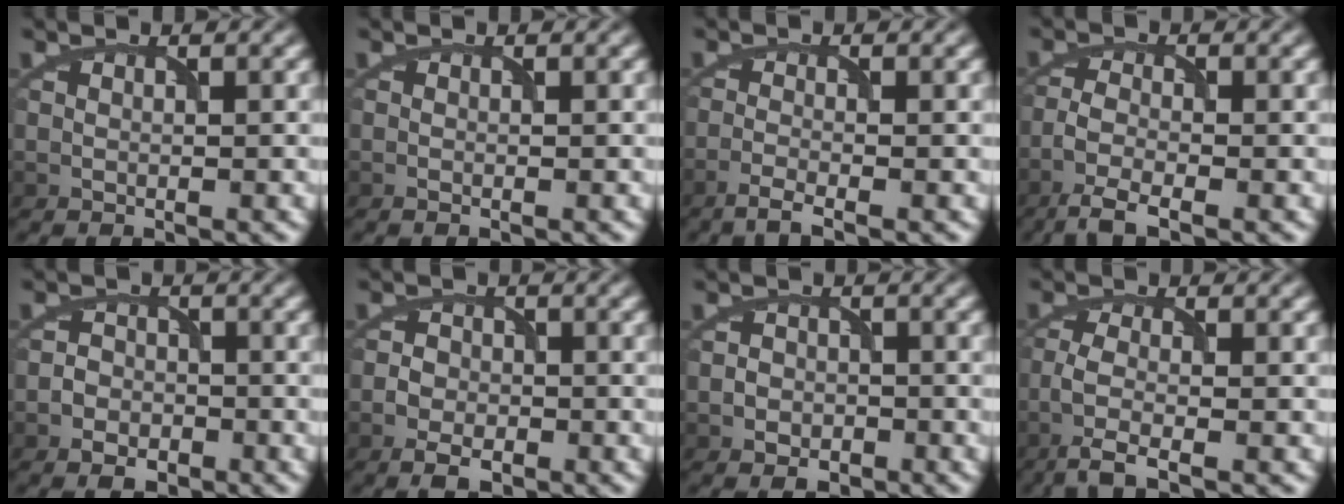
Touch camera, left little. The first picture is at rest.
{"total": 0.0}
{"total": 2.2, "force": [-1.6, 0.4, 1.5], "torque": [-0.029, -0.002, -0.044]}
{"total": 3.8, "force": [-2.6, 0.9, 2.6], "torque": [-0.061, -0.007, -0.065]}
{"total": 2.7, "force": [-1.6, 1.9, 1.0], "torque": [-0.006, 0.004, -0.037]}
{"total": 3.4, "force": [-1.9, 2.1, 1.9], "torque": [-0.027, 0.001, -0.042]}
{"total": 2.0, "force": [-1.0, 1.5, 0.8], "torque": [-0.005, 0.001, -0.021]}
{"total": 3.9, "force": [-2.4, 0.8, 2.9], "torque": [-0.065, -0.006, -0.060]}